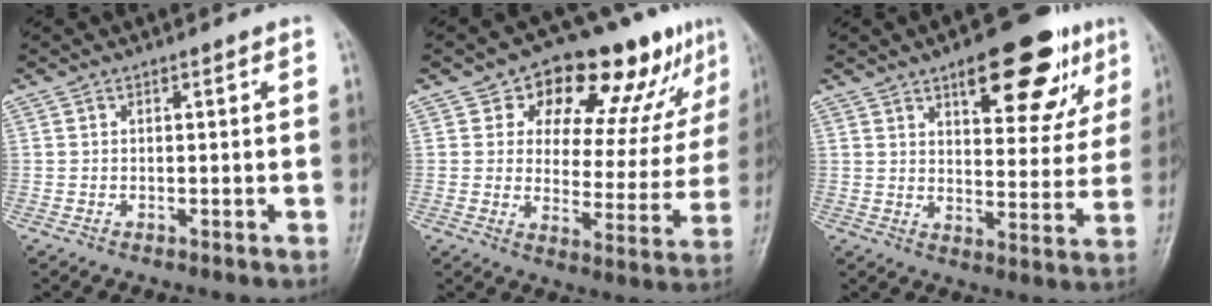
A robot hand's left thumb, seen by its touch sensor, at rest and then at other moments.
{"total": 17.4, "force": [10.4, 8.9, 10.7], "torque": [-0.080, -0.030, 0.146]}
{"total": 16.6, "force": [9.1, 6.9, 12.0], "torque": [-0.115, -0.037, 0.126]}